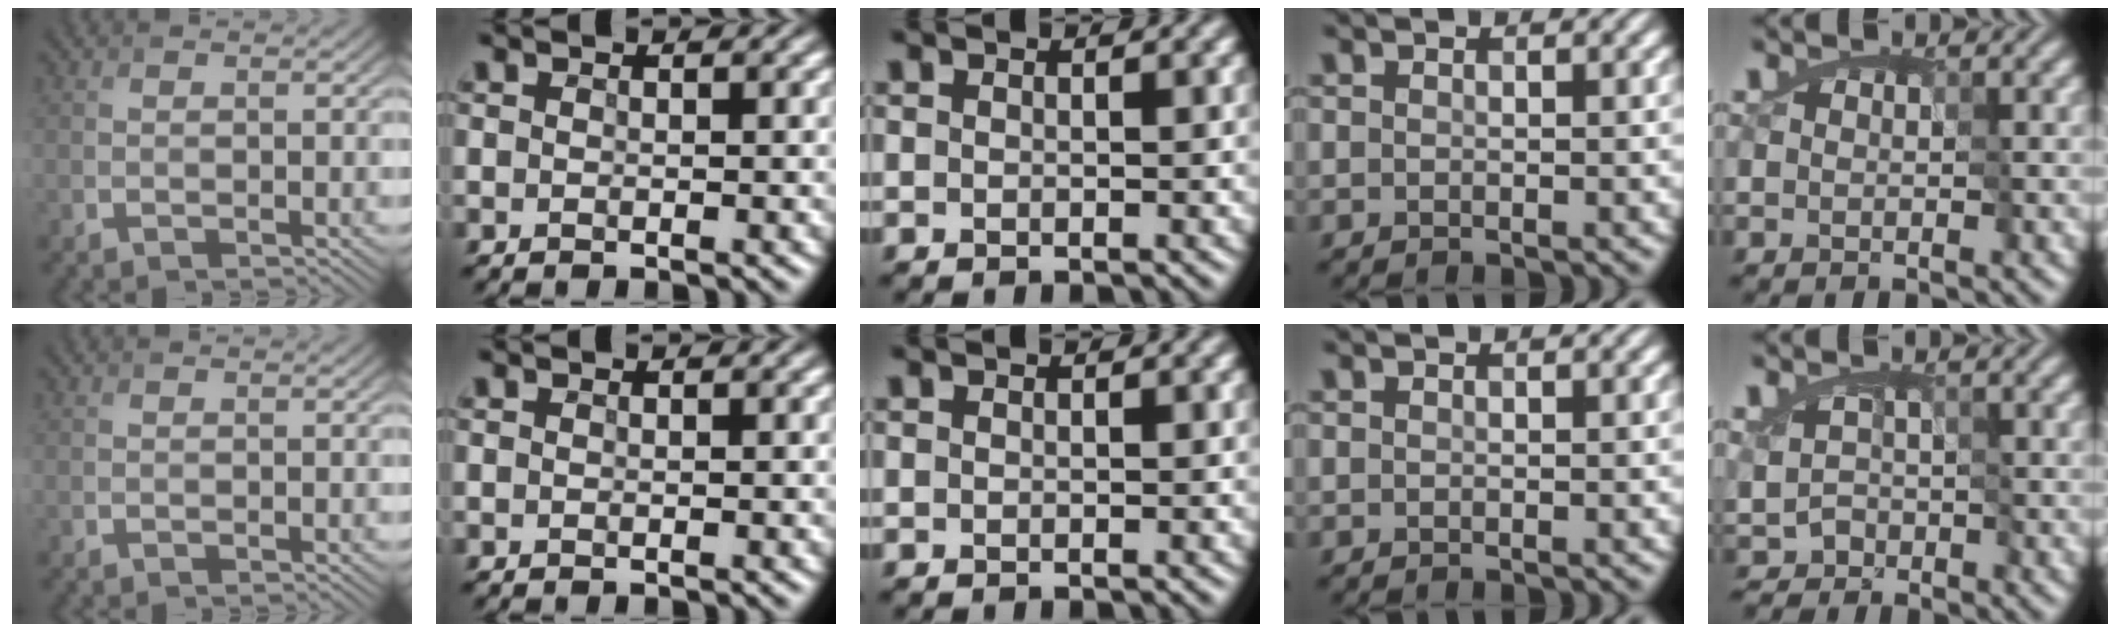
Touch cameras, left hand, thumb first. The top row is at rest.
{"little": {"total": 1.6, "force": [-1.4, 0.7, -0.3], "torque": [0.022, -0.002, -0.012]}}